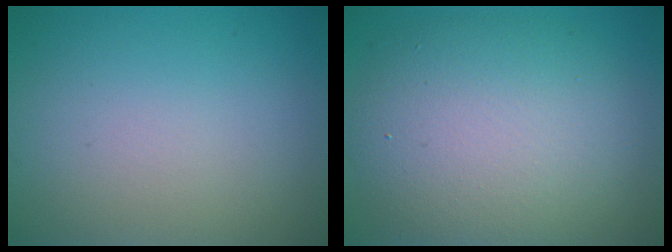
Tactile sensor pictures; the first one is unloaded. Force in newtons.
{"total": 9.3, "press": 9.3, "slide": 0.5}